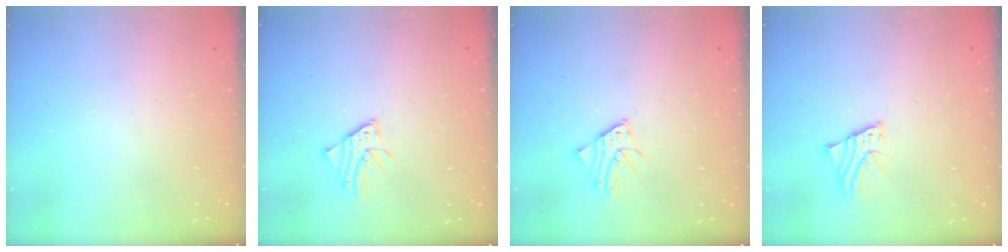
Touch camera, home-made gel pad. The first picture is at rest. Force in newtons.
{"total": 2.2, "press": 2.2, "slide": 0.1}
{"total": 2.2, "press": 2.2, "slide": 0.1}
{"total": 2.3, "press": 2.3, "slide": 0.2}